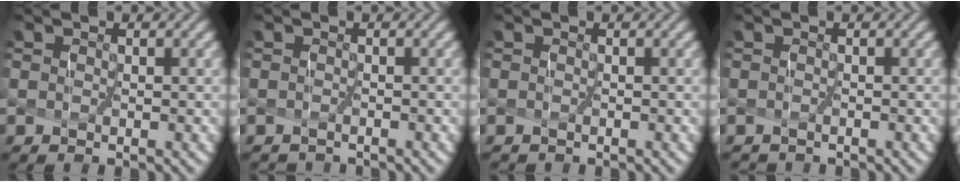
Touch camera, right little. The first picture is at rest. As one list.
[{"total": 1.3, "force": [-1.2, -0.2, -0.6], "torque": [0.008, -0.007, -0.018]}, {"total": 0.7, "force": [-0.6, -0.2, -0.4], "torque": [0.003, -0.004, -0.004]}, {"total": 1.1, "force": [-0.9, -0.2, -0.6], "torque": [0.008, -0.004, -0.010]}]